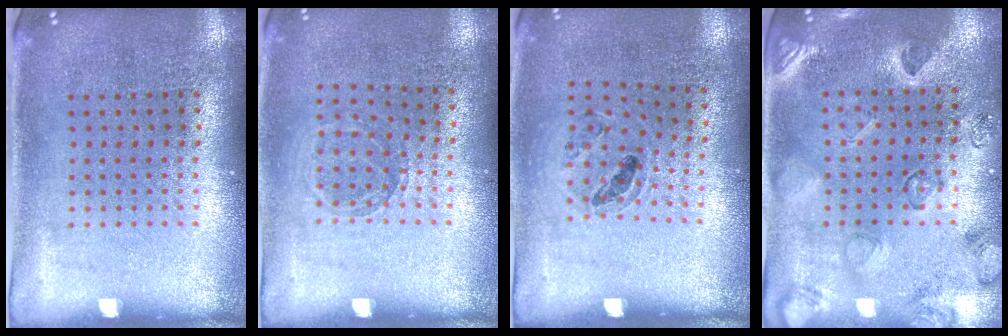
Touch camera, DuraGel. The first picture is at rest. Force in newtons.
{"total": 0.9, "press": 0.9, "slide": 0.2}
{"total": 0.9, "press": 0.8, "slide": 0.3}
{"total": 2.3, "press": 2.0, "slide": 1.1}